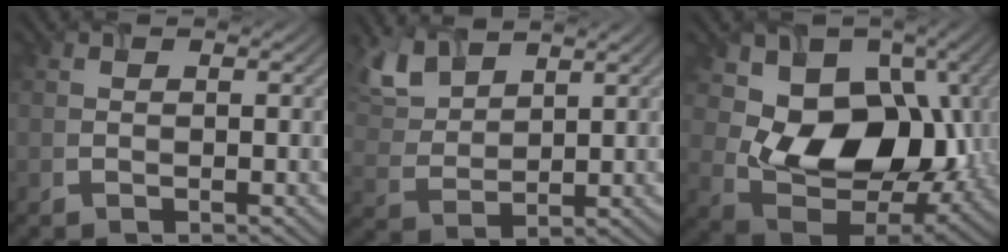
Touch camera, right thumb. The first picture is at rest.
{"total": 6.4, "force": [4.7, 2.7, 3.3], "torque": [-0.089, 0.005, 0.101]}
{"total": 12.5, "force": [2.4, 9.0, 8.4], "torque": [-0.125, -0.029, 0.042]}